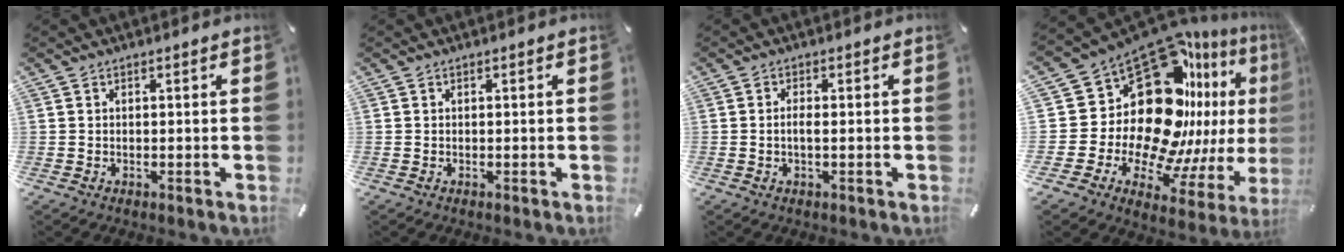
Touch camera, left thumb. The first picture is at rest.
{"total": 0.0}
{"total": 2.2, "force": [-0.3, 0.6, 2.1], "torque": [-0.040, 0.001, -0.007]}
{"total": 30.3, "force": [10.2, 18.9, 21.4], "torque": [-0.359, -0.146, 0.214]}